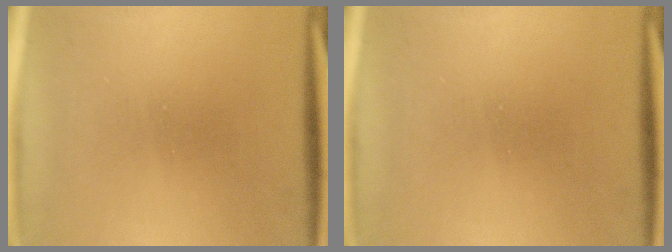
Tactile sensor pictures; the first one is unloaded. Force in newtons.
{"total": 0.0}